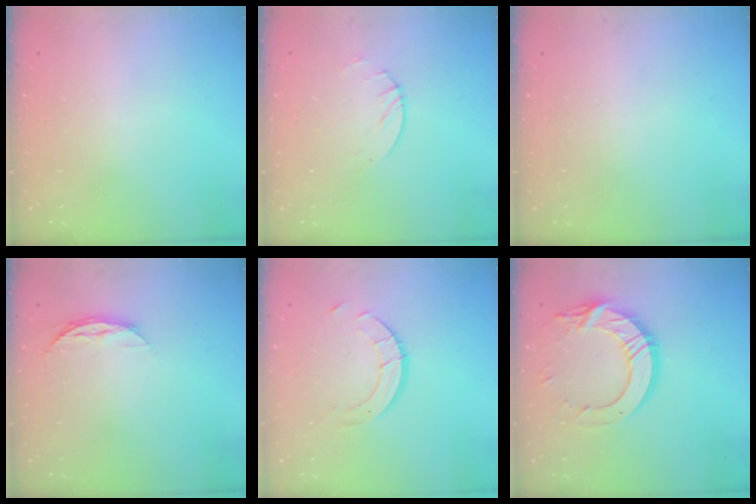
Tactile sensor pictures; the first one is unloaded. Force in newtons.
{"total": 2.6, "press": 2.5, "slide": 0.4}
{"total": 0.0}
{"total": 7.3, "press": 7.3, "slide": 0.6}
{"total": 5.1, "press": 5.1, "slide": 0.3}
{"total": 15.2, "press": 15.1, "slide": 1.5}